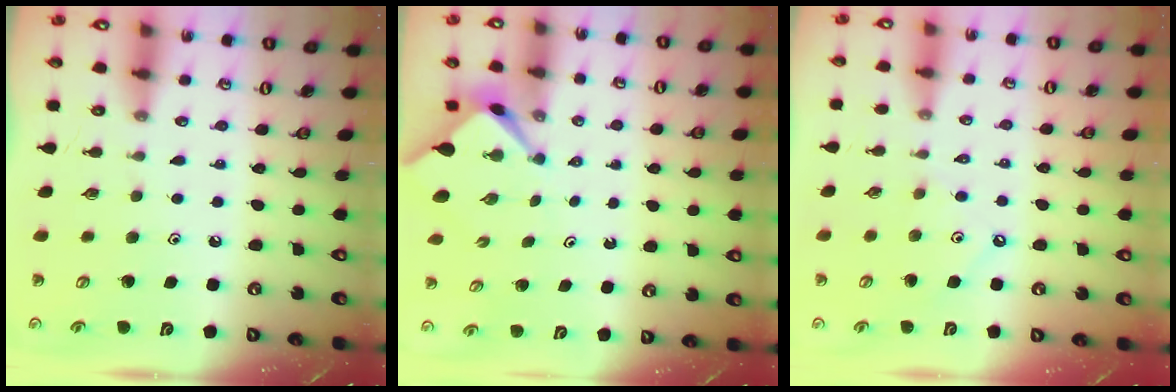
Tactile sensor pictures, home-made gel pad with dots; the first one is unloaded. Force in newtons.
{"total": 2.3, "press": 2.3, "slide": 0.3}
{"total": 1.9, "press": 1.9, "slide": 0.4}